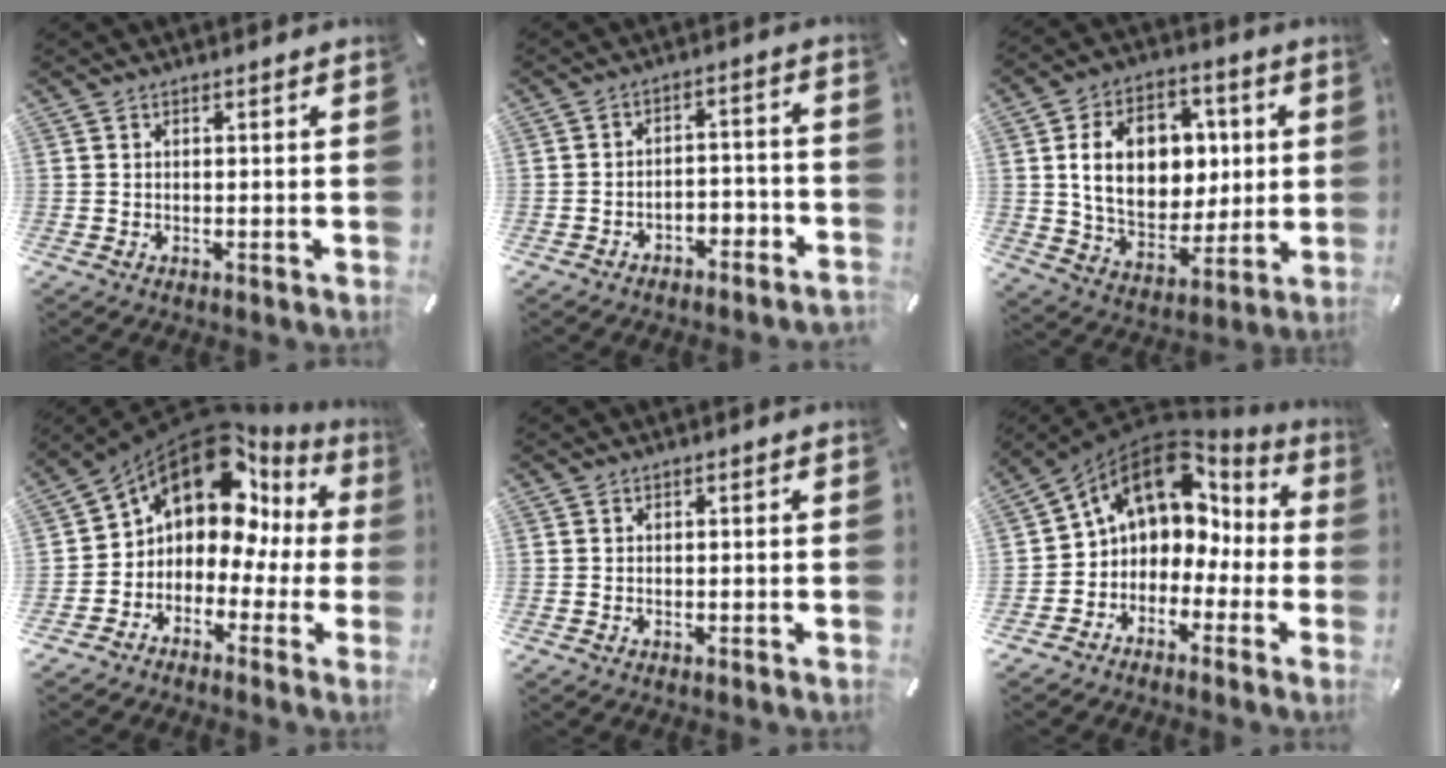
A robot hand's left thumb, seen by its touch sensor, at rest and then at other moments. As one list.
[{"total": 4.1, "force": [-3.5, 1.9, 1.0], "torque": [-0.013, 0.016, -0.069]}, {"total": 17.2, "force": [2.9, 13.1, 10.8], "torque": [-0.177, 0.004, 0.060]}, {"total": 14.8, "force": [7.8, 9.4, 8.3], "torque": [-0.162, -0.066, 0.131]}, {"total": 0.0}, {"total": 10.6, "force": [4.0, 8.4, 5.1], "torque": [-0.098, -0.024, 0.072]}]